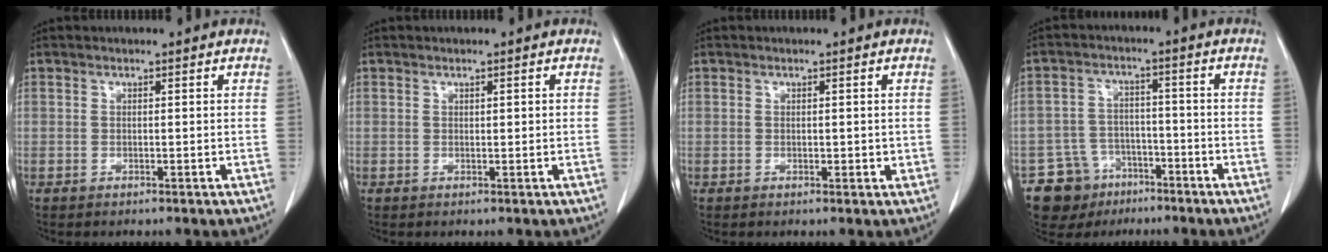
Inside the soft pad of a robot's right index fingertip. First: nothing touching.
{"total": 0.6, "force": [0.2, 0.1, 0.6], "torque": [-0.012, 0.000, 0.004]}
{"total": 1.3, "force": [0.1, 0.9, 0.9], "torque": [-0.009, 0.000, 0.003]}
{"total": 8.5, "force": [-5.4, 6.5, 0.7], "torque": [-0.015, 0.022, -0.083]}